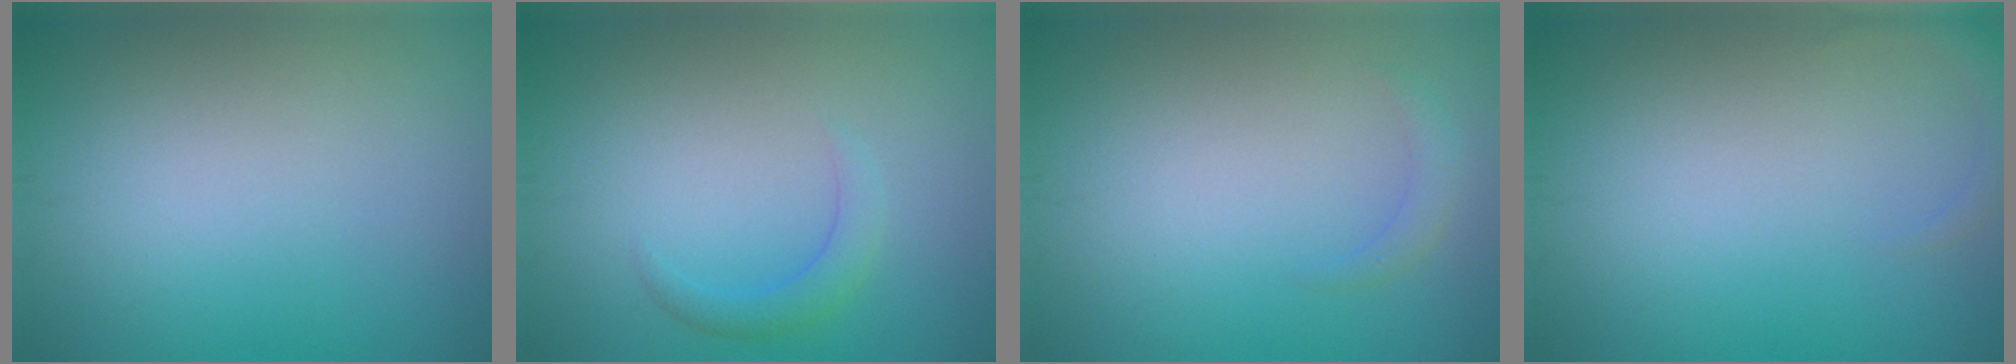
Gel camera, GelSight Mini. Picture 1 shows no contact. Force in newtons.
{"total": 1.8, "press": 1.8, "slide": 0.2}
{"total": 1.1, "press": 1.1, "slide": 0.0}
{"total": 1.4, "press": 1.4, "slide": 0.1}